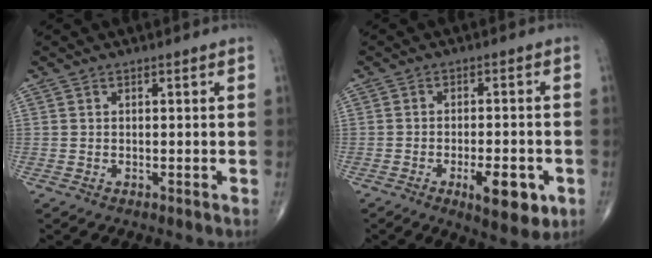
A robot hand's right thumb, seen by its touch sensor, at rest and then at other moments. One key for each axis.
{"total": 9.4, "fx": -3.7, "fy": 3.4, "fz": 7.9, "tx": -0.108, "ty": 0.002, "tz": -0.048}